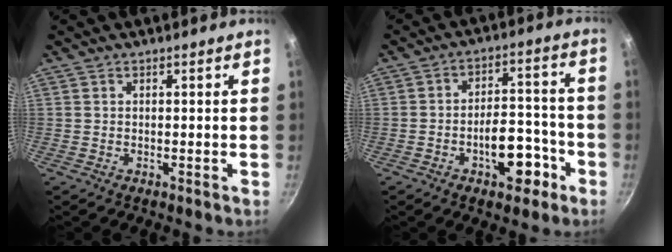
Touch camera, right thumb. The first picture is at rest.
{"total": 10.4, "force": [-4.7, 5.6, 7.5], "torque": [-0.075, 0.048, -0.062]}